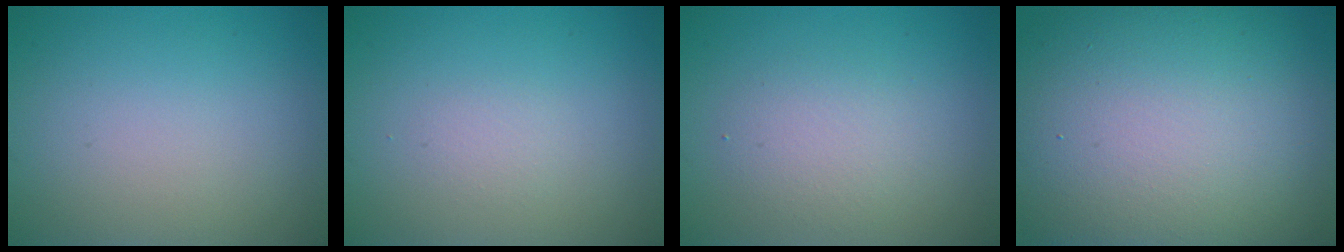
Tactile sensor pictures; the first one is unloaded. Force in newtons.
{"total": 0.8, "press": 0.8, "slide": 0.0}
{"total": 2.3, "press": 2.3, "slide": 0.0}
{"total": 17.8, "press": 17.8, "slide": 0.6}